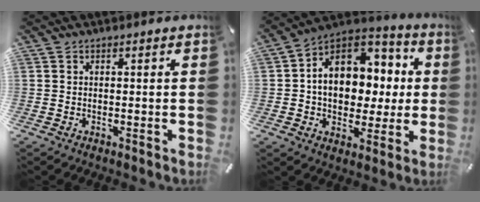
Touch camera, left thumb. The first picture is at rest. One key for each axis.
{"total": 13.1, "fx": 0.7, "fy": 10.9, "fz": 7.2, "tx": -0.120, "ty": -0.010, "tz": 0.020}